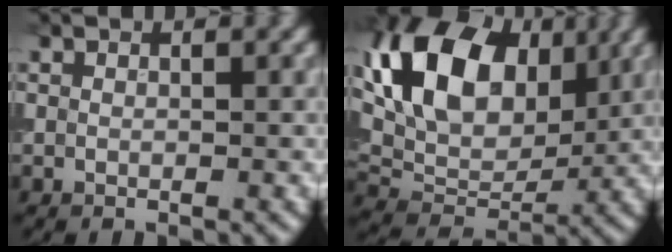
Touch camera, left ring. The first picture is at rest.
{"total": 12.0, "force": [3.6, 7.8, 8.4], "torque": [-0.156, 0.008, 0.056]}